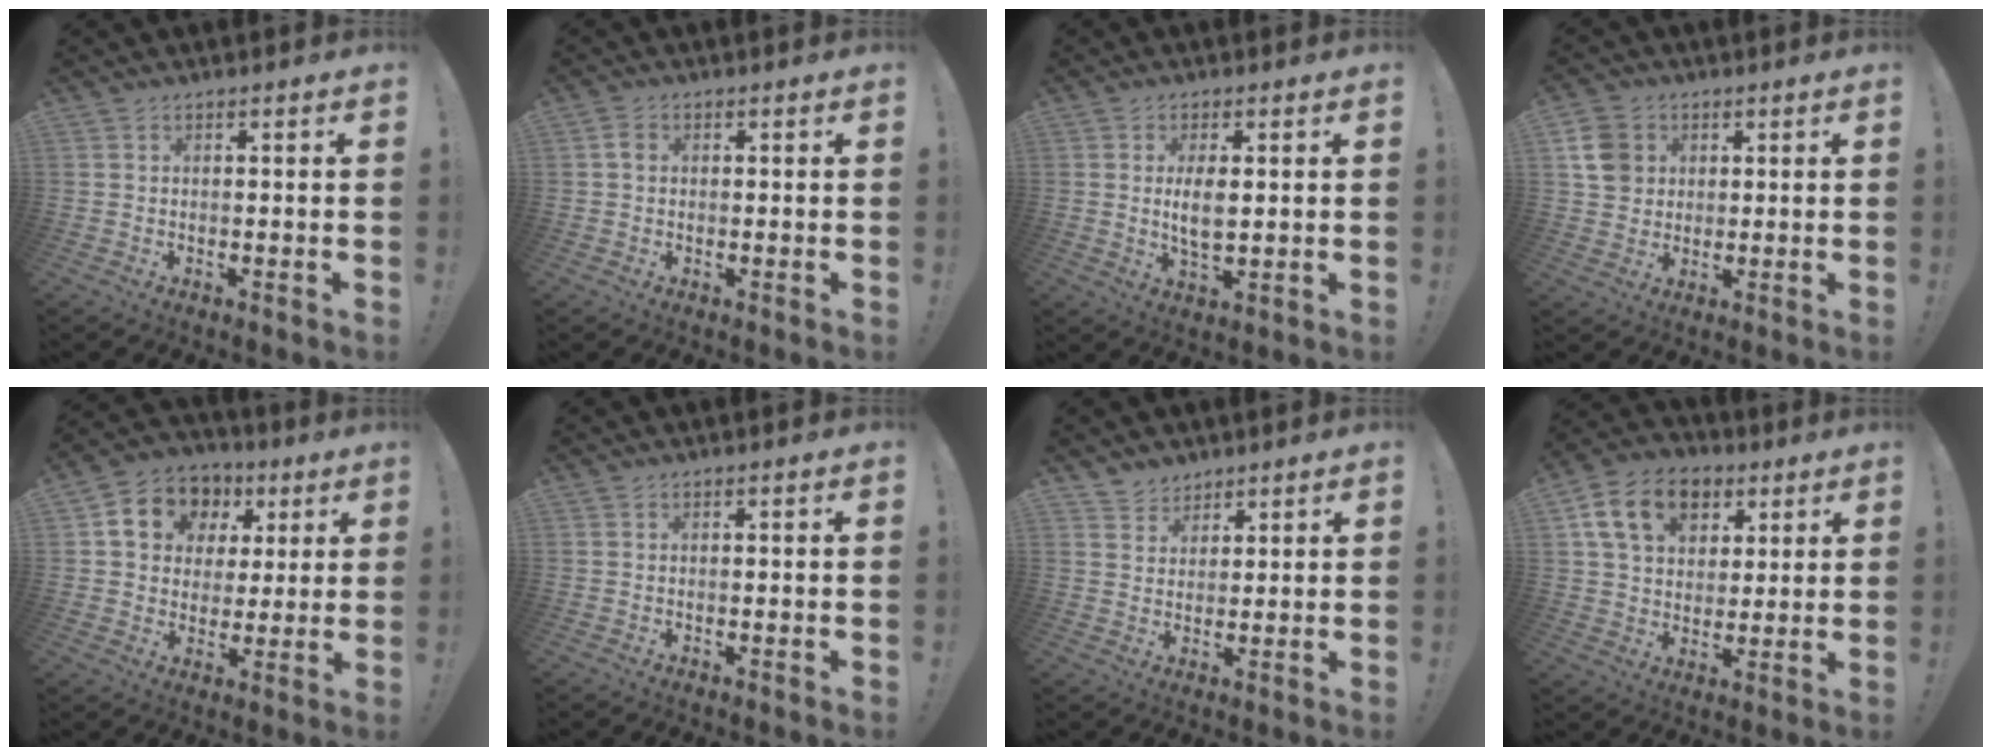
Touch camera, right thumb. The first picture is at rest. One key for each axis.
{"total": 2.1, "fx": 0.1, "fy": 1.7, "fz": 1.3, "tx": -0.018, "ty": 0.003, "tz": 0.002}
{"total": 5.7, "fx": 0.7, "fy": 2.5, "fz": 5.1, "tx": -0.089, "ty": -0.011, "tz": 0.005}
{"total": 8.9, "fx": 2.7, "fy": 7.7, "fz": 3.5, "tx": -0.051, "ty": -0.004, "tz": 0.056}
{"total": 12.4, "fx": 4.9, "fy": 10.2, "fz": 5.1, "tx": -0.070, "ty": -0.018, "tz": 0.097}
{"total": 0.0}
{"total": 4.7, "fx": 3.7, "fy": 2.8, "fz": -0.1, "tx": 0.006, "ty": -0.031, "tz": 0.071}
{"total": 16.0, "fx": 7.2, "fy": 11.2, "fz": 8.9, "tx": -0.134, "ty": -0.023, "tz": 0.136}